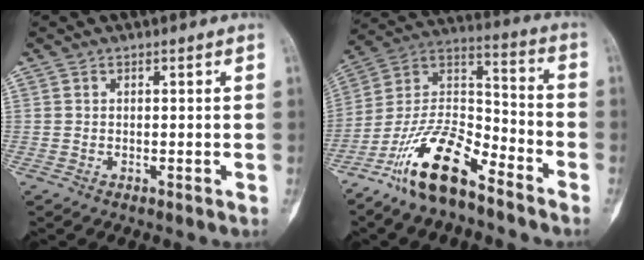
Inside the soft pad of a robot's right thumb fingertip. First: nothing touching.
{"total": 16.5, "force": [-11.3, 5.6, 10.6], "torque": [-0.188, 0.082, -0.213]}